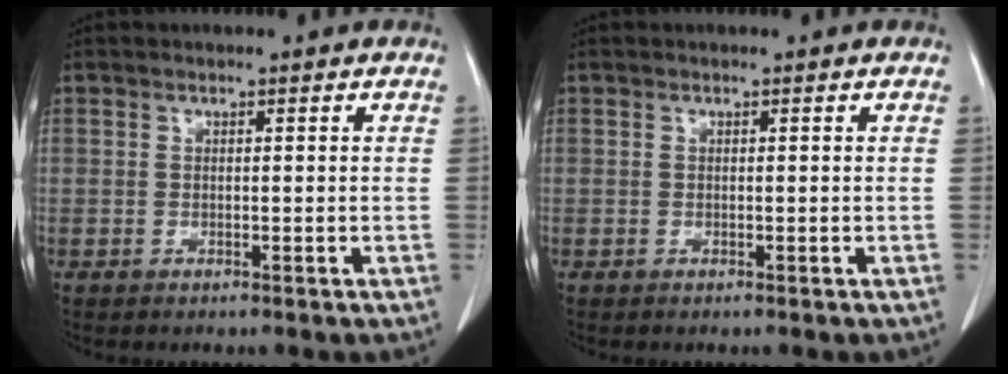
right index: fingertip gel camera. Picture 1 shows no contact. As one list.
[{"total": 0.0}]